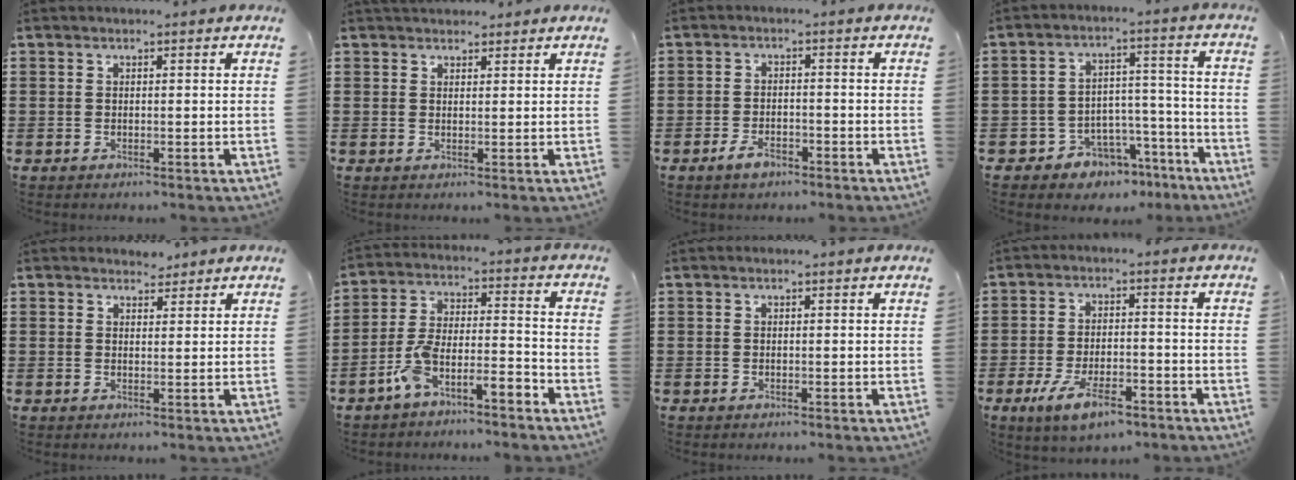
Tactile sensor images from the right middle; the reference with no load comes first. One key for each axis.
{"total": 1.8, "fx": 1.7, "fy": 0.7, "fz": -0.1, "tx": 0.005, "ty": 0.001, "tz": 0.032}
{"total": 3.1, "fx": -2.0, "fy": 1.3, "fz": 2.0, "tx": -0.039, "ty": 0.002, "tz": -0.039}
{"total": 6.1, "fx": -5.1, "fy": 3.2, "fz": 0.6, "tx": -0.015, "ty": 0.027, "tz": -0.097}
{"total": 2.0, "fx": 1.9, "fy": 0.6, "fz": -0.1, "tx": 0.003, "ty": 0.001, "tz": 0.036}
{"total": 6.4, "fx": -5.5, "fy": 0.8, "fz": 3.1, "tx": -0.082, "ty": -0.002, "tz": -0.114}
{"total": 0.0}
{"total": 6.9, "fx": -4.2, "fy": 2.5, "fz": 4.9, "tx": -0.104, "ty": 0.000, "tz": -0.077}